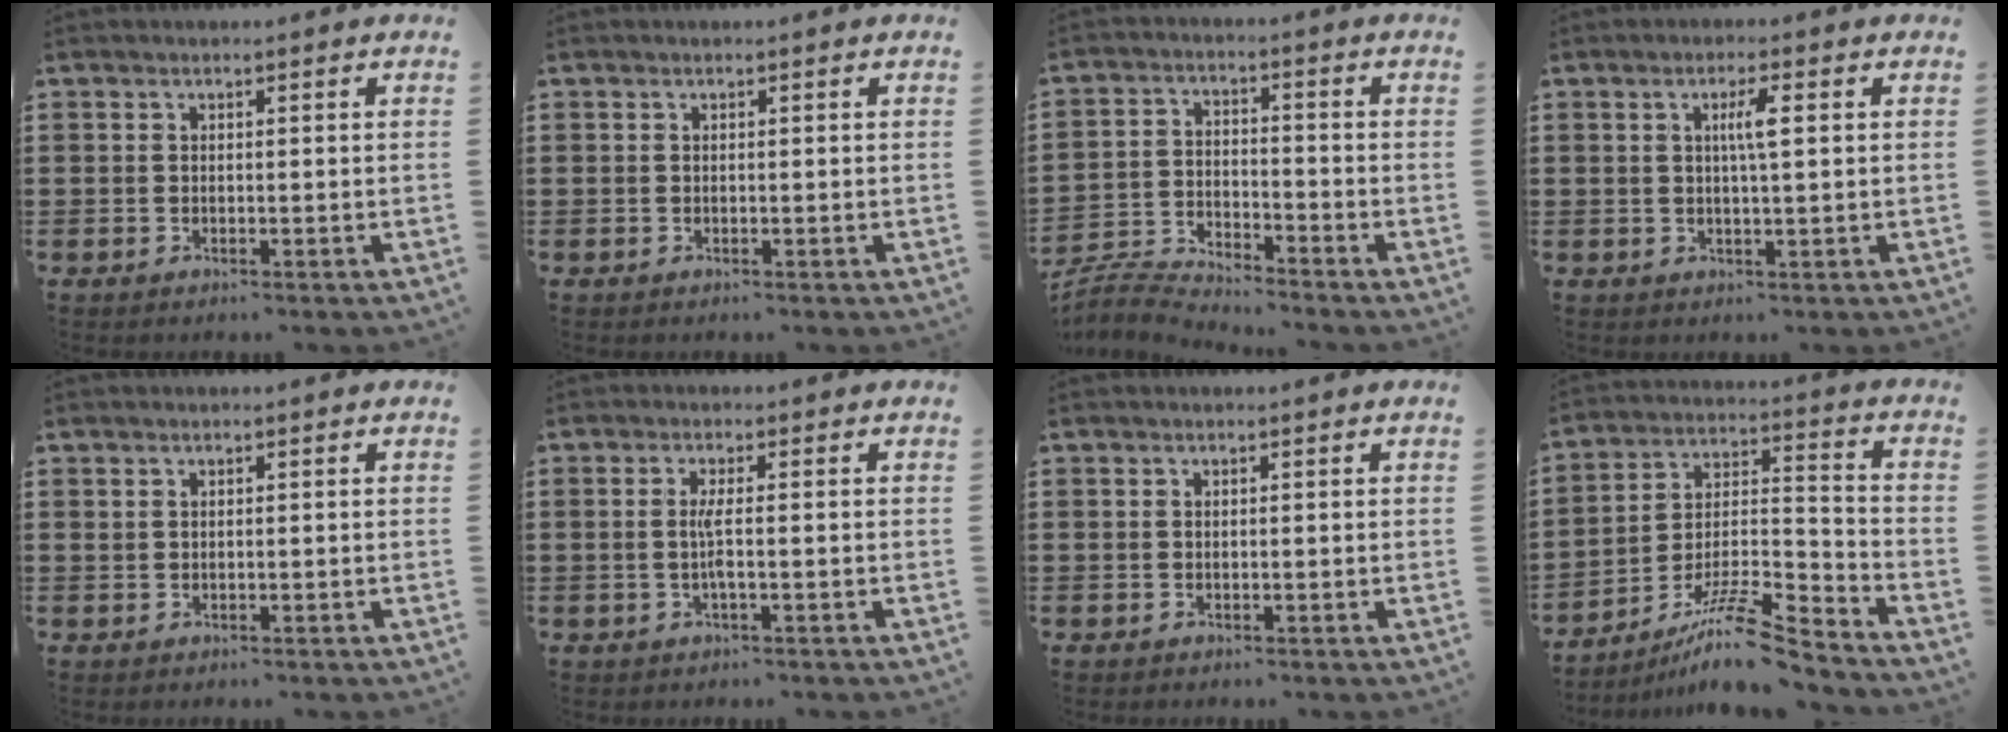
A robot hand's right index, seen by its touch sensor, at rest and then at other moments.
{"total": 0.0}
{"total": 4.3, "force": [-4.3, -0.1, 0.4], "torque": [-0.036, -0.011, -0.096]}
{"total": 3.3, "force": [0.7, 0.3, 3.2], "torque": [-0.063, 0.003, 0.008]}
{"total": 0.5, "force": [0.3, 0.4, 0.2], "torque": [-0.004, 0.002, 0.006]}
{"total": 2.6, "force": [-0.4, 0.0, 2.6], "torque": [-0.065, -0.009, -0.015]}
{"total": 0.0}
{"total": 11.8, "force": [-9.6, 1.4, 6.7], "torque": [-0.107, 0.024, -0.180]}